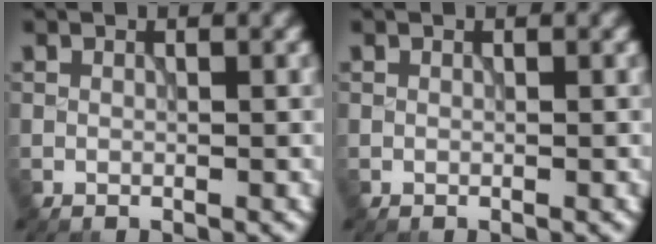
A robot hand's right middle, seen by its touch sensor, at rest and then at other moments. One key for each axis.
{"total": 0.0}